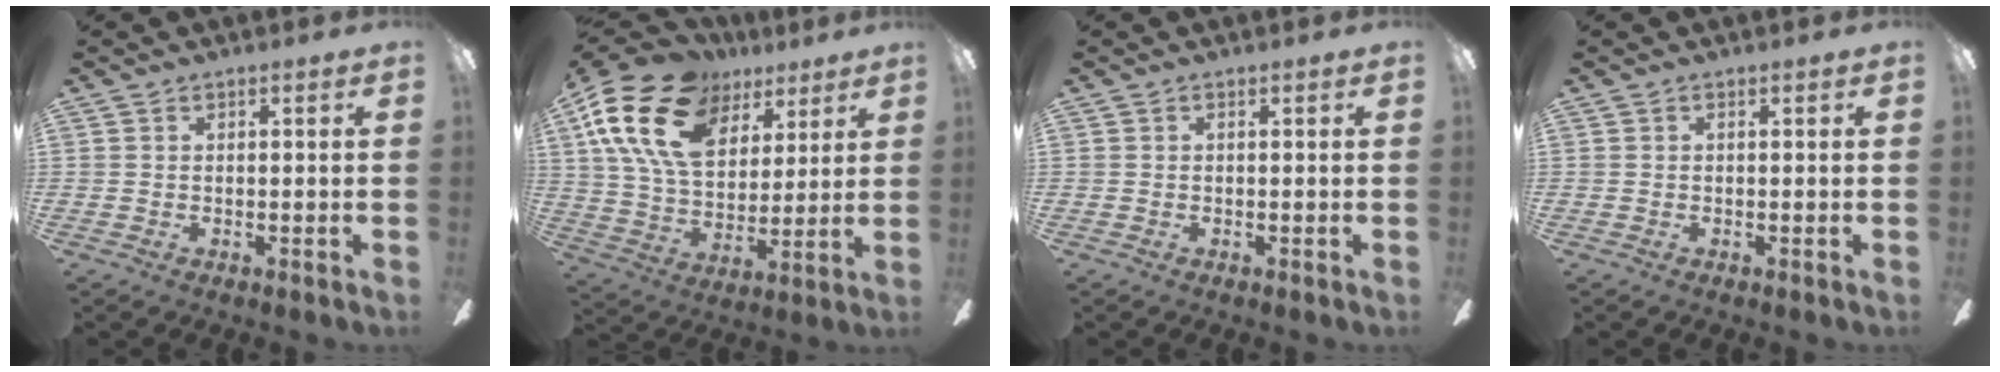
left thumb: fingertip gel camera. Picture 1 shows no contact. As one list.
[{"total": 22.0, "force": [11.1, 14.0, 12.9], "torque": [-0.257, -0.039, 0.201]}, {"total": 0.0}, {"total": 0.0}]